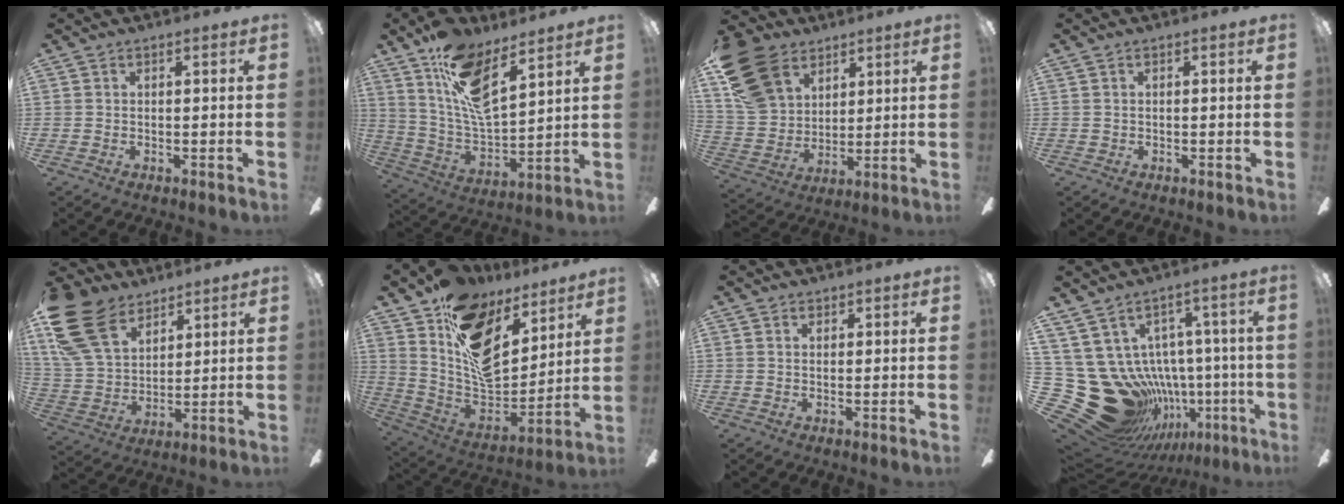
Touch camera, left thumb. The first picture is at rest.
{"total": 15.6, "force": [10.0, 6.1, 10.3], "torque": [-0.195, -0.044, 0.180]}
{"total": 18.7, "force": [10.2, 12.7, 9.1], "torque": [-0.204, -0.031, 0.199]}
{"total": 0.0}
{"total": 20.4, "force": [11.8, 12.7, 10.8], "torque": [-0.249, -0.046, 0.222]}
{"total": 18.3, "force": [10.4, 10.6, 10.8], "torque": [-0.179, -0.065, 0.192]}
{"total": 1.1, "force": [0.6, 0.8, 0.5], "torque": [-0.002, -0.001, 0.010]}
{"total": 24.0, "force": [-4.5, 19.2, 13.8], "torque": [-0.290, -0.005, -0.012]}